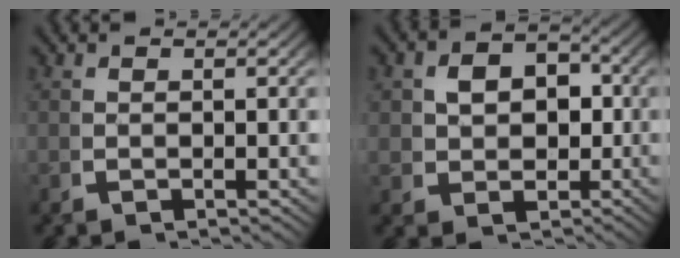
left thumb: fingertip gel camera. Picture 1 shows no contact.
{"total": 5.2, "force": [0.4, 4.1, 3.1], "torque": [-0.056, -0.019, 0.022]}